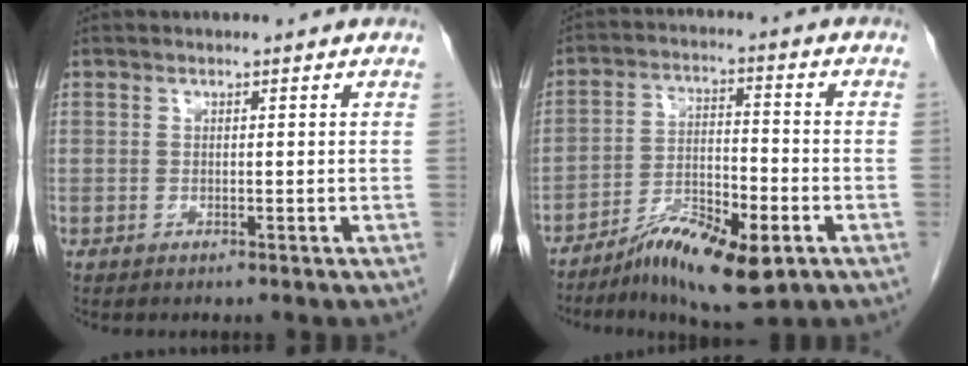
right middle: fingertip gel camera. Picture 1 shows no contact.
{"total": 11.7, "force": [-6.6, 3.0, 9.2], "torque": [-0.164, -0.008, -0.107]}